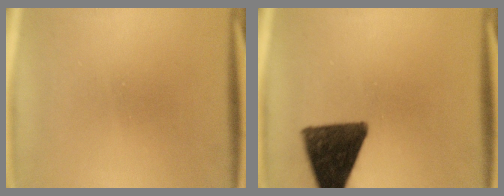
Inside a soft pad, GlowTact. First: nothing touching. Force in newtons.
{"total": 13.1}